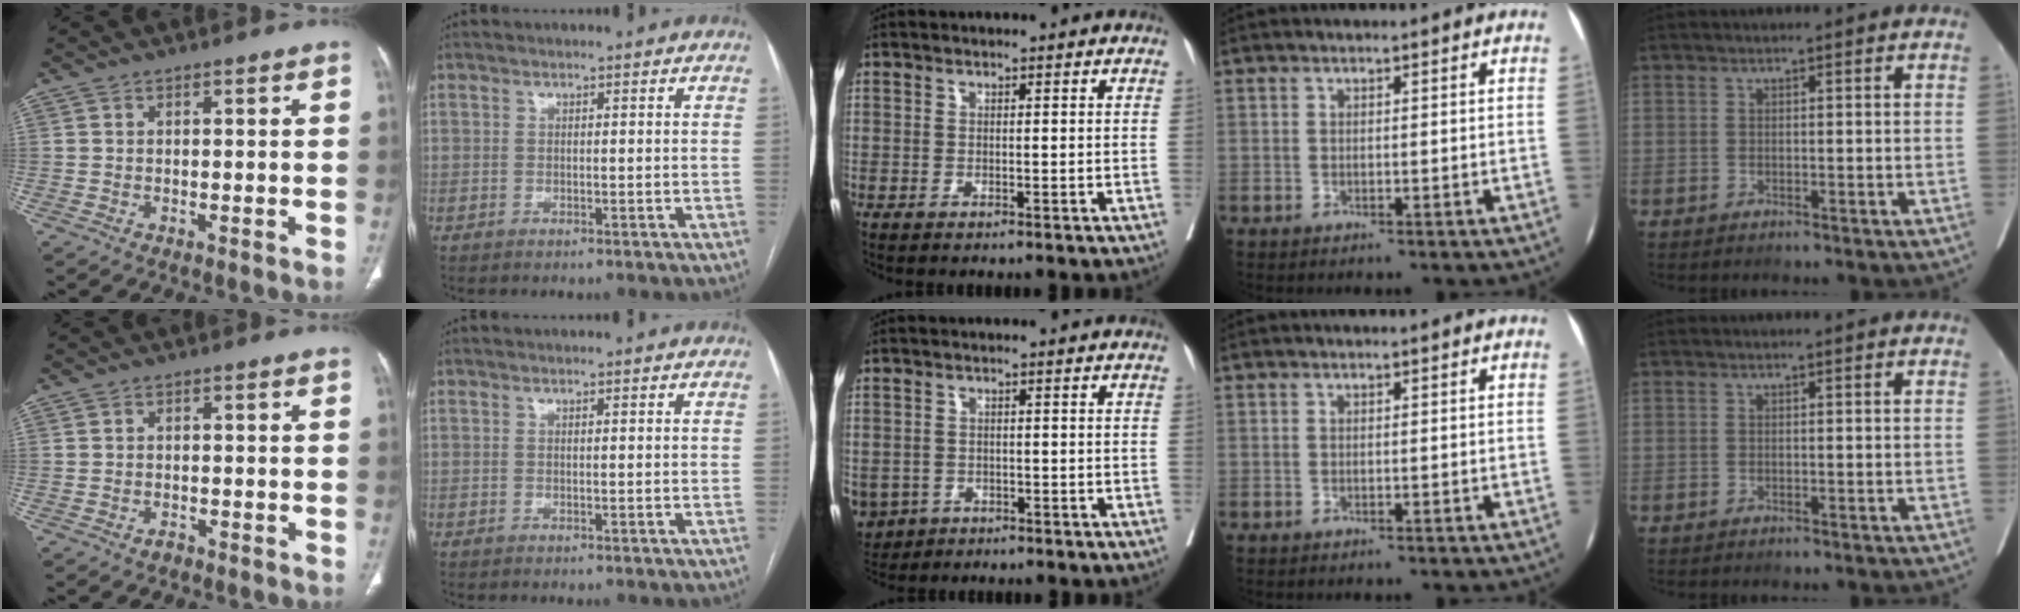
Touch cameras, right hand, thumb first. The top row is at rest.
{"thumb": {"total": 1.2, "force": [-0.9, 0.7, 0.4], "torque": [-0.008, 0.003, -0.015]}, "middle": {"total": 6.9, "force": [-3.4, 5.7, 2.1], "torque": [-0.059, -0.003, -0.049]}}